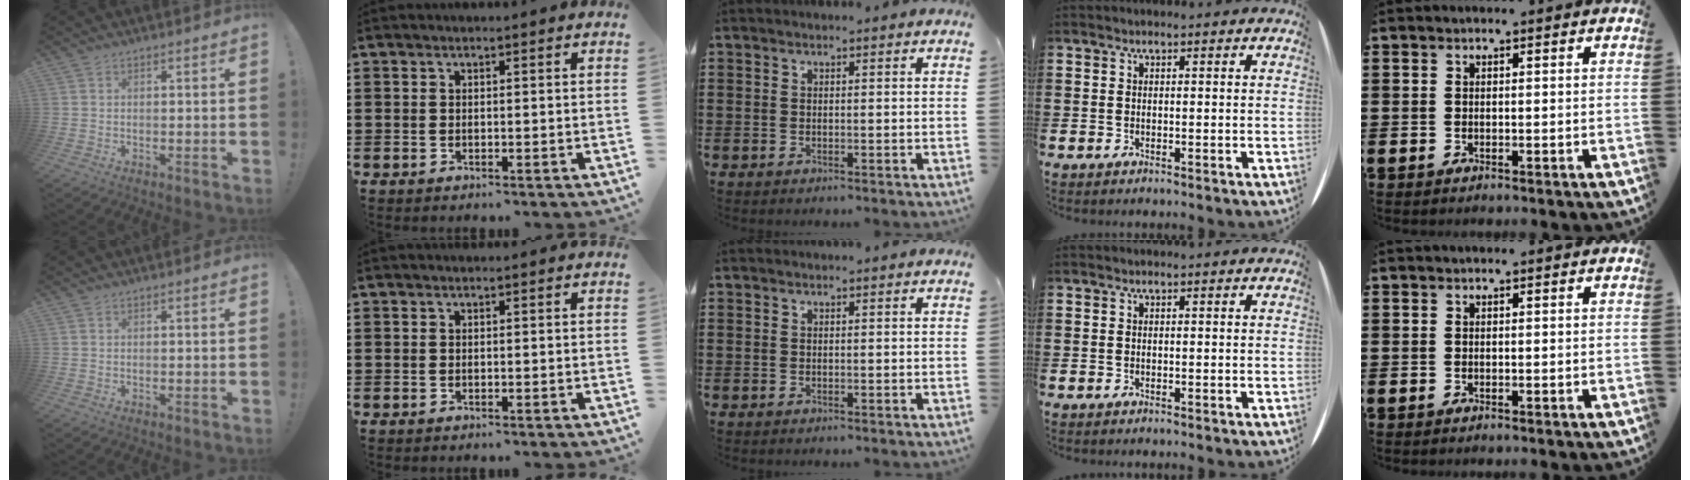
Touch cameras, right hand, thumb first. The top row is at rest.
{}